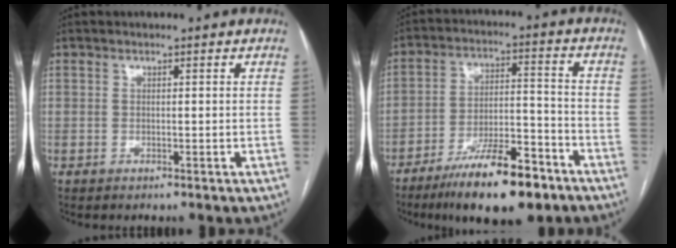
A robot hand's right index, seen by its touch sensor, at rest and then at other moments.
{"total": 14.8, "force": [-10.1, 3.6, 10.2], "torque": [-0.170, 0.002, -0.168]}